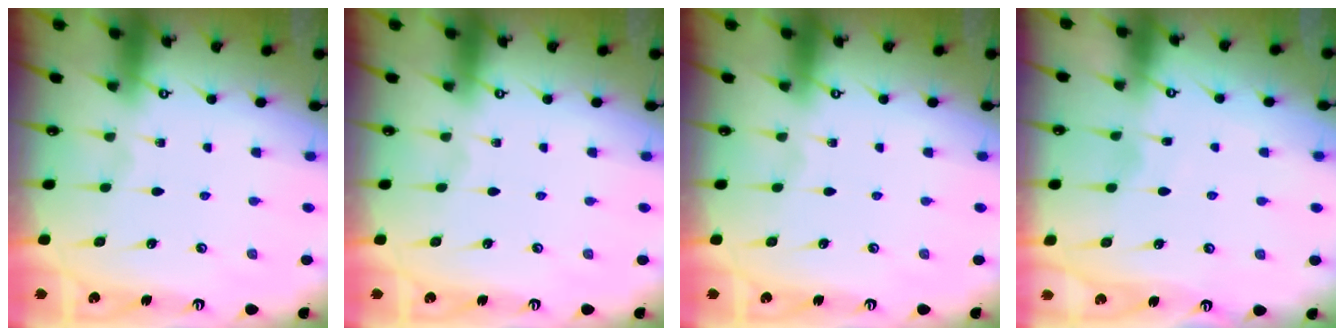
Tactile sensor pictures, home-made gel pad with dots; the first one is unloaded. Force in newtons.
{"total": 0.0}
{"total": 0.0}
{"total": 3.2, "press": 3.2, "slide": 0.4}